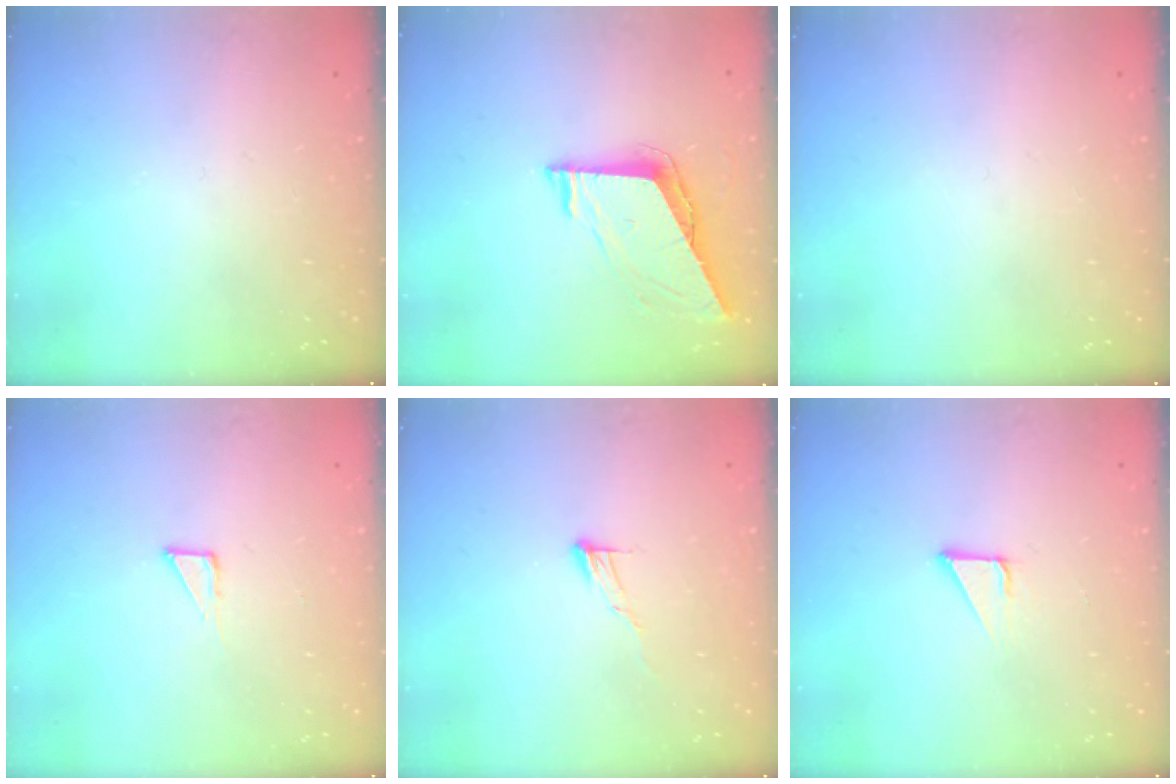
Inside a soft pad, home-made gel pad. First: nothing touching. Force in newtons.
{"total": 7.1, "press": 7.1, "slide": 0.2}
{"total": 0.0}
{"total": 2.8, "press": 2.8, "slide": 0.2}
{"total": 6.1, "press": 6.1, "slide": 0.3}
{"total": 2.1, "press": 2.1, "slide": 0.1}